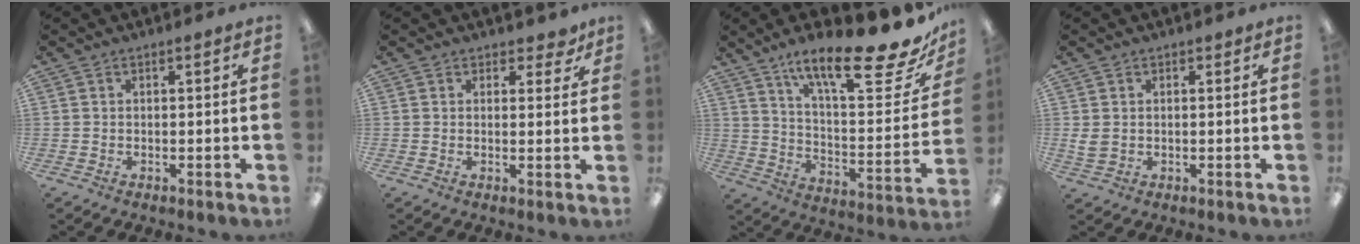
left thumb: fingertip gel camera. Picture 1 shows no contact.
{"total": 3.2, "force": [2.3, 2.0, 1.1], "torque": [-0.001, -0.008, 0.038]}
{"total": 21.7, "force": [16.0, 4.2, 14.0], "torque": [-0.209, -0.115, 0.254]}
{"total": 3.0, "force": [0.8, 2.5, 1.5], "torque": [-0.020, 0.002, 0.013]}